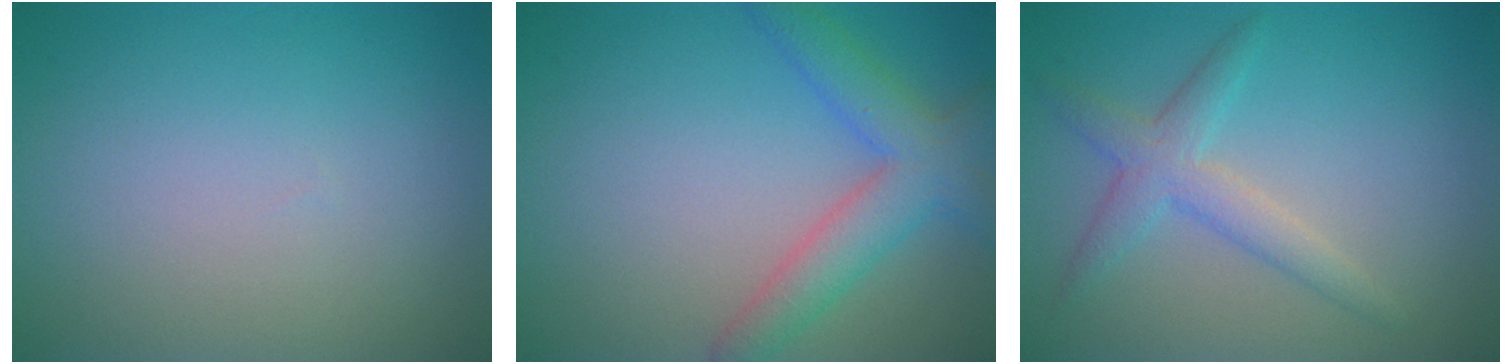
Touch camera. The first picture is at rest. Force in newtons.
{"total": 4.6, "press": 4.6, "slide": 0.1}
{"total": 3.0, "press": 3.0, "slide": 0.1}